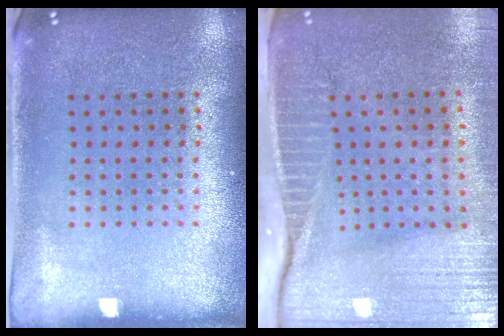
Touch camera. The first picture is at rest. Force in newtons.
{"total": 4.1, "press": 3.6, "slide": 1.9}